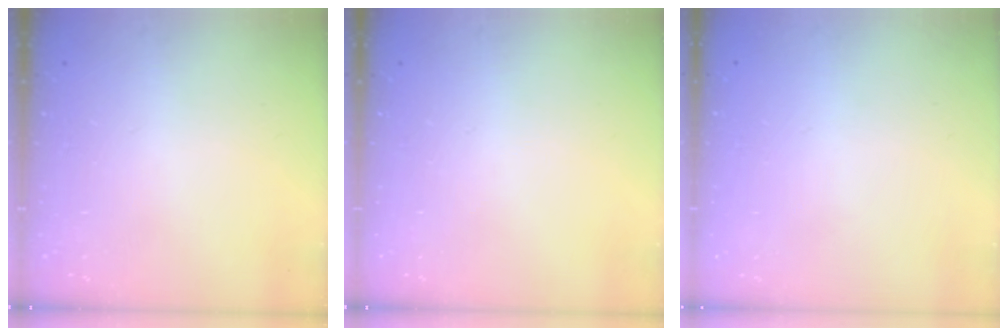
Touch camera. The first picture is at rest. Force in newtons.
{"total": 0.0}
{"total": 0.0}